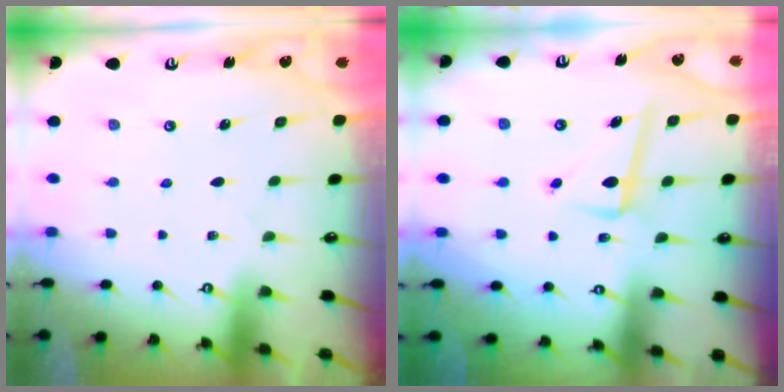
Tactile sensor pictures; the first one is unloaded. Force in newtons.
{"total": 6.3, "press": 6.1, "slide": 1.4}